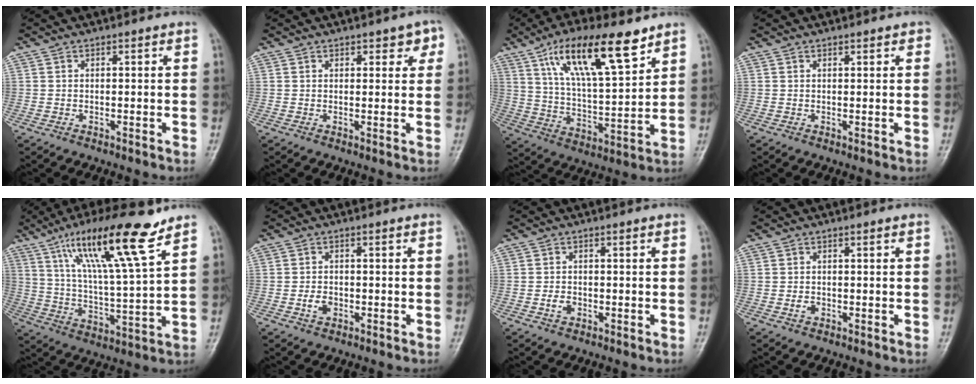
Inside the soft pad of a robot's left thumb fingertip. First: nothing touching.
{"total": 3.5, "force": [1.9, 2.0, 2.2], "torque": [0.002, -0.005, 0.020]}
{"total": 18.1, "force": [10.5, 5.6, 13.7], "torque": [-0.213, -0.038, 0.192]}
{"total": 1.2, "force": [0.9, 0.5, 0.7], "torque": [-0.004, -0.003, 0.008]}
{"total": 18.0, "force": [11.1, 2.3, 14.0], "torque": [-0.237, -0.046, 0.197]}
{"total": 2.6, "force": [-0.9, 1.9, 1.5], "torque": [-0.023, 0.005, -0.017]}
{"total": 2.1, "force": [-0.7, 1.6, 1.2], "torque": [-0.018, 0.005, -0.015]}
{"total": 1.3, "force": [-0.4, 1.0, 0.7], "torque": [-0.012, 0.001, -0.007]}